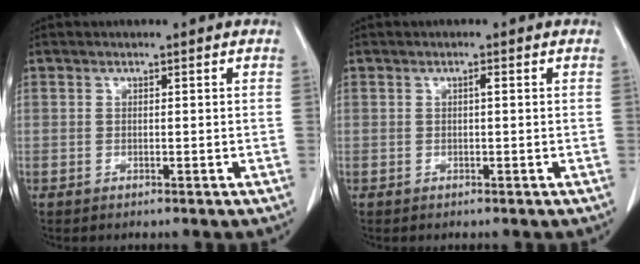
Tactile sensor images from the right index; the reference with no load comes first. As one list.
[{"total": 0.6, "force": [0.1, 0.1, 0.6], "torque": [-0.011, 0.001, 0.001]}]